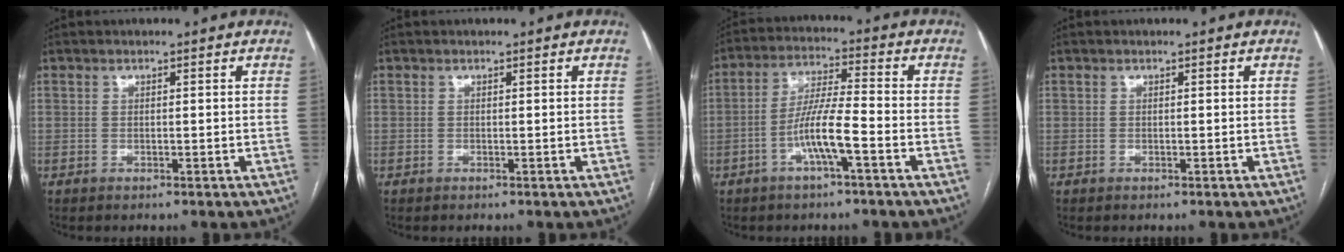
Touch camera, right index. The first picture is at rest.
{"total": 0.0}
{"total": 7.8, "force": [-3.2, 0.3, 7.1], "torque": [-0.141, 0.010, -0.061]}
{"total": 0.0}